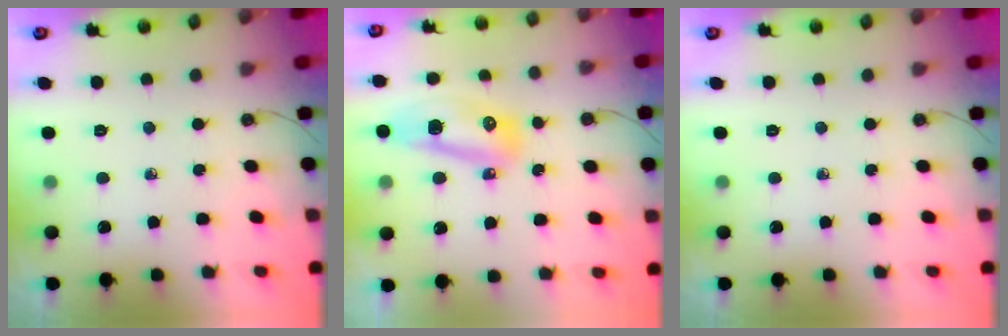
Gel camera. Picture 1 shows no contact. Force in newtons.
{"total": 12.3, "press": 11.8, "slide": 3.7}
{"total": 0.0}